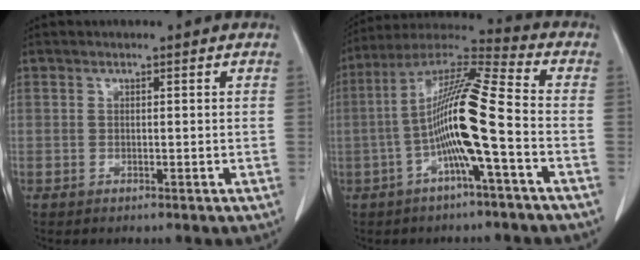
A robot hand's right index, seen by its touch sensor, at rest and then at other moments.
{"total": 13.4, "force": [-3.1, -0.2, 13.0], "torque": [-0.249, 0.018, -0.067]}